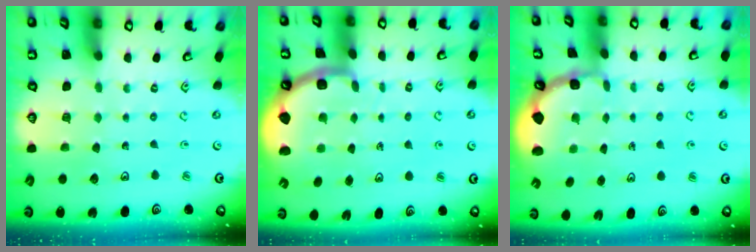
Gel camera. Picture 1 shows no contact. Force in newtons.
{"total": 3.7, "press": 3.2, "slide": 1.8}
{"total": 1.2, "press": 1.1, "slide": 0.4}